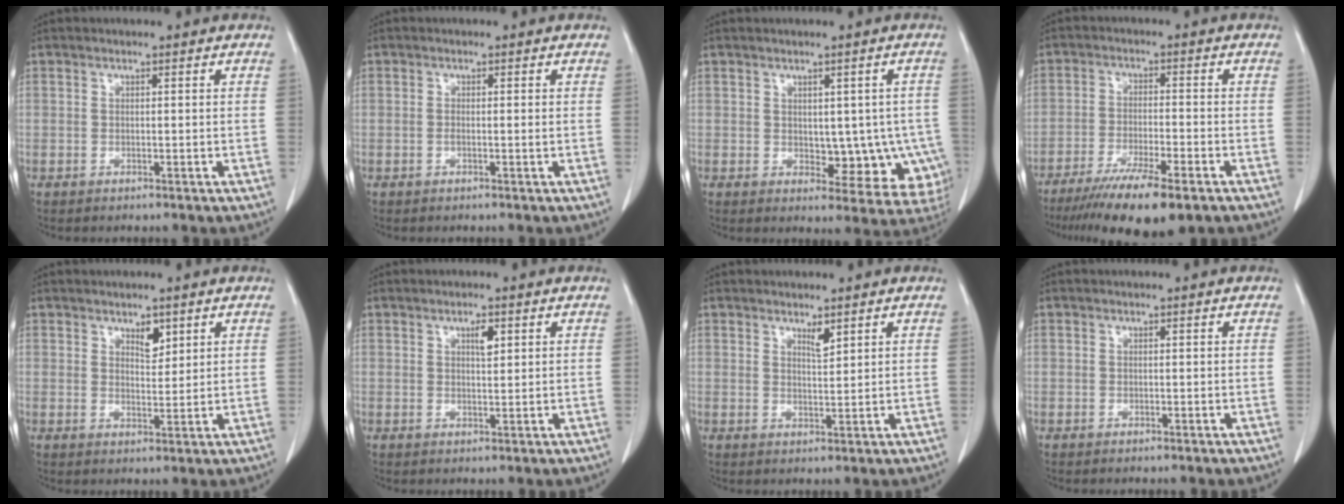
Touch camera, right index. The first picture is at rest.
{"total": 1.0, "force": [-0.2, 0.1, 1.0], "torque": [-0.016, -0.001, -0.002]}
{"total": 9.0, "force": [-1.4, 5.4, 7.1], "torque": [-0.057, 0.010, -0.005]}
{"total": 12.1, "force": [-8.7, 1.3, 8.3], "torque": [-0.135, -0.030, -0.139]}
{"total": 2.7, "force": [1.8, 1.2, 1.7], "torque": [-0.026, -0.006, 0.033]}
{"total": 2.1, "force": [1.0, 0.6, 1.7], "torque": [-0.030, -0.002, 0.016]}
{"total": 2.0, "force": [1.5, 0.4, 1.3], "torque": [-0.025, -0.006, 0.029]}
{"total": 0.0}